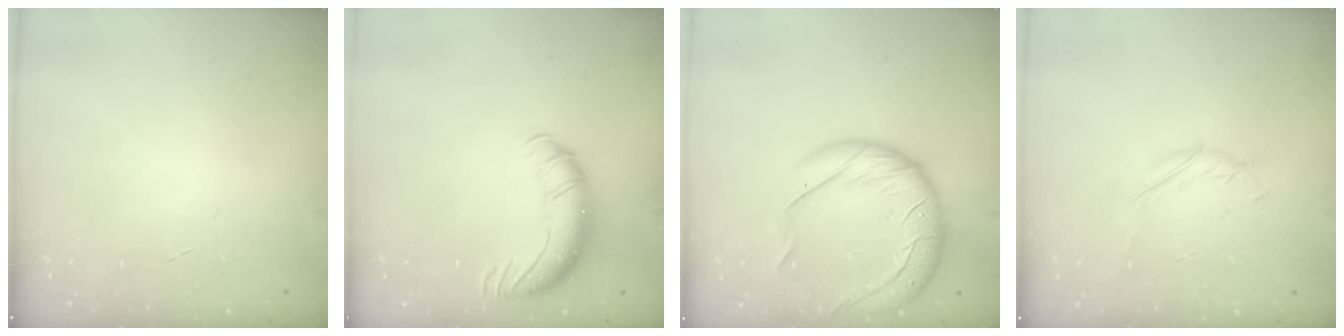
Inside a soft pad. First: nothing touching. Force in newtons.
{"total": 11.1, "press": 10.9, "slide": 2.4}
{"total": 21.1, "press": 20.8, "slide": 3.1}
{"total": 3.8, "press": 3.7, "slide": 0.8}